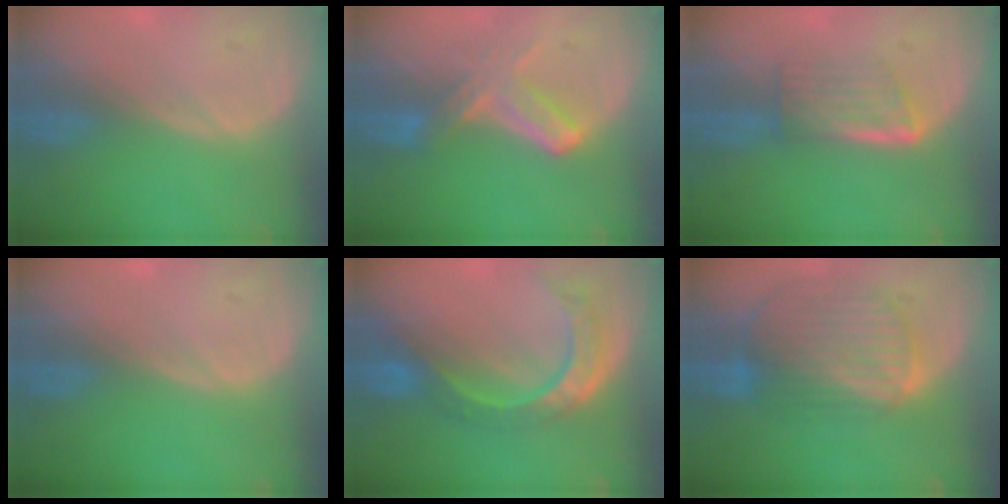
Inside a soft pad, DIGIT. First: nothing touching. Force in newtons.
{"total": 5.7, "press": 5.7, "slide": 1.0}
{"total": 5.9, "press": 5.0, "slide": 3.1}
{"total": 0.0}
{"total": 8.8, "press": 7.3, "slide": 4.9}
{"total": 10.4, "press": 8.7, "slide": 5.6}